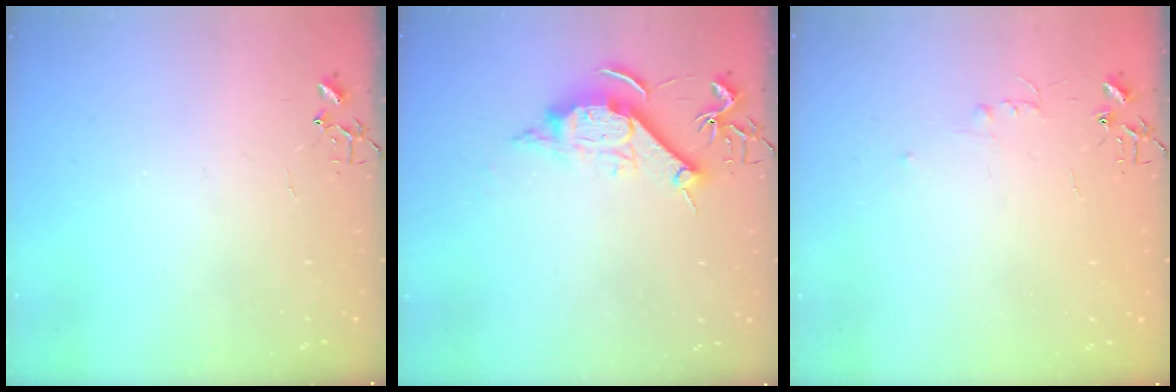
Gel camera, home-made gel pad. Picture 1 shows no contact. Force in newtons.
{"total": 11.2, "press": 11.2, "slide": 0.1}
{"total": 4.4, "press": 4.4, "slide": 0.5}